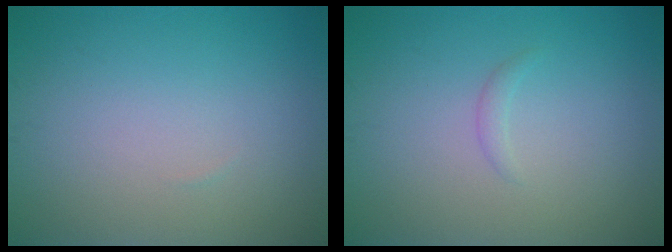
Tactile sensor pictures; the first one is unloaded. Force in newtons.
{"total": 0.7, "press": 0.7, "slide": 0.1}